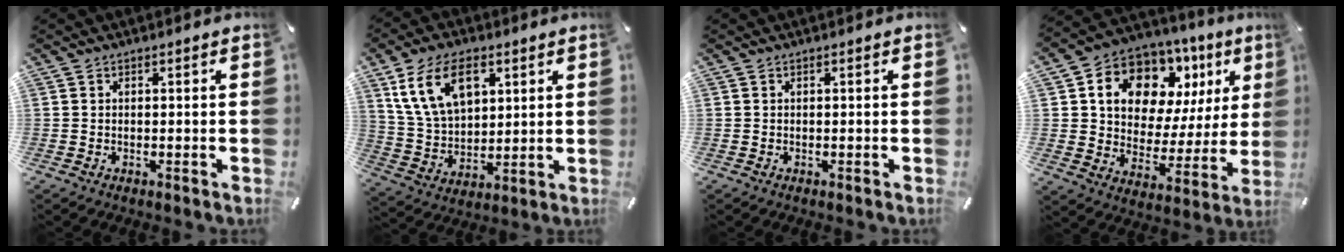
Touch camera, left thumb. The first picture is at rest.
{"total": 13.5, "force": [6.3, 8.6, 8.2], "torque": [-0.186, -0.003, 0.116]}
{"total": 0.0}
{"total": 14.1, "force": [8.0, 9.7, 6.6], "torque": [-0.115, -0.052, 0.142]}